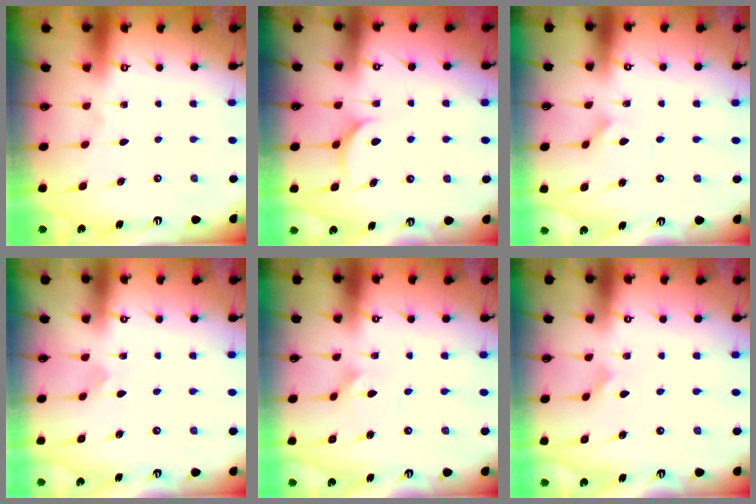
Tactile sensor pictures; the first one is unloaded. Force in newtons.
{"total": 6.1, "press": 6.1, "slide": 0.6}
{"total": 2.9, "press": 2.9, "slide": 0.2}
{"total": 1.9, "press": 1.9, "slide": 0.1}
{"total": 2.1, "press": 2.1, "slide": 0.1}
{"total": 1.5, "press": 1.5, "slide": 0.1}